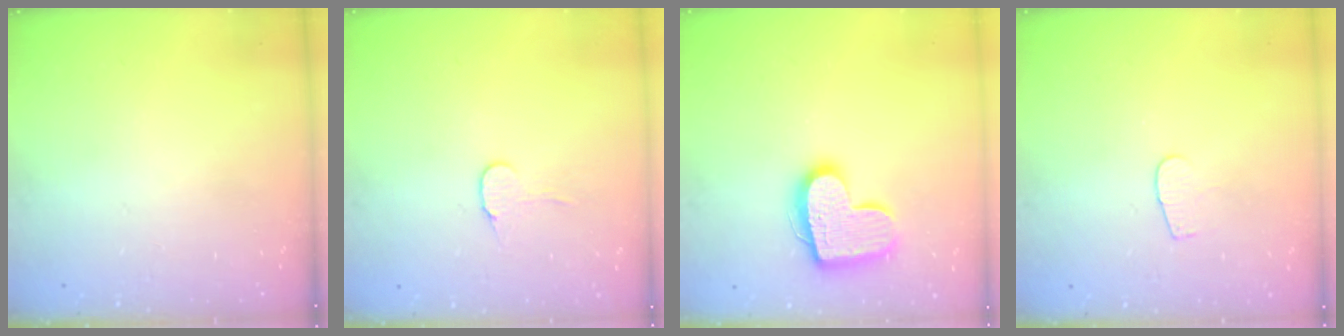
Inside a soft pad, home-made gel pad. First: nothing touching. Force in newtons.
{"total": 6.1, "press": 6.1, "slide": 0.5}
{"total": 16.4, "press": 16.4, "slide": 1.2}
{"total": 3.2, "press": 3.2, "slide": 0.3}